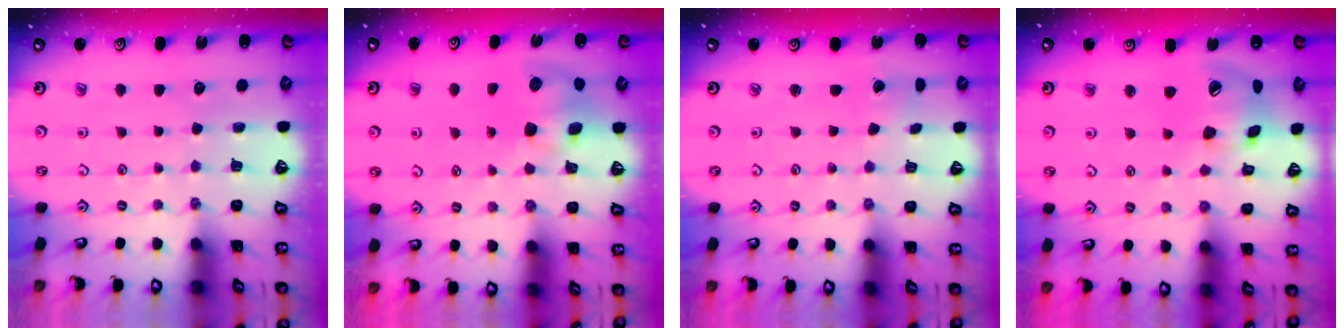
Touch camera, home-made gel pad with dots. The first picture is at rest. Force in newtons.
{"total": 8.2, "press": 8.1, "slide": 1.1}
{"total": 1.1, "press": 1.1, "slide": 0.1}
{"total": 16.3, "press": 16.1, "slide": 2.4}